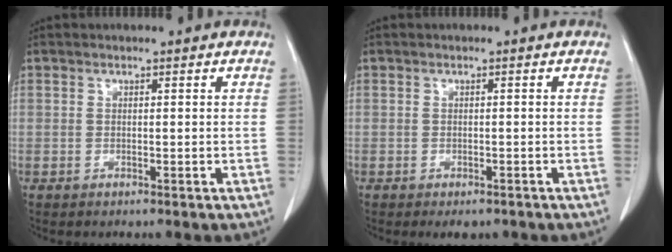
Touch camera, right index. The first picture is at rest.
{"total": 2.7, "force": [-2.0, 1.3, 1.2], "torque": [-0.009, -0.002, -0.022]}